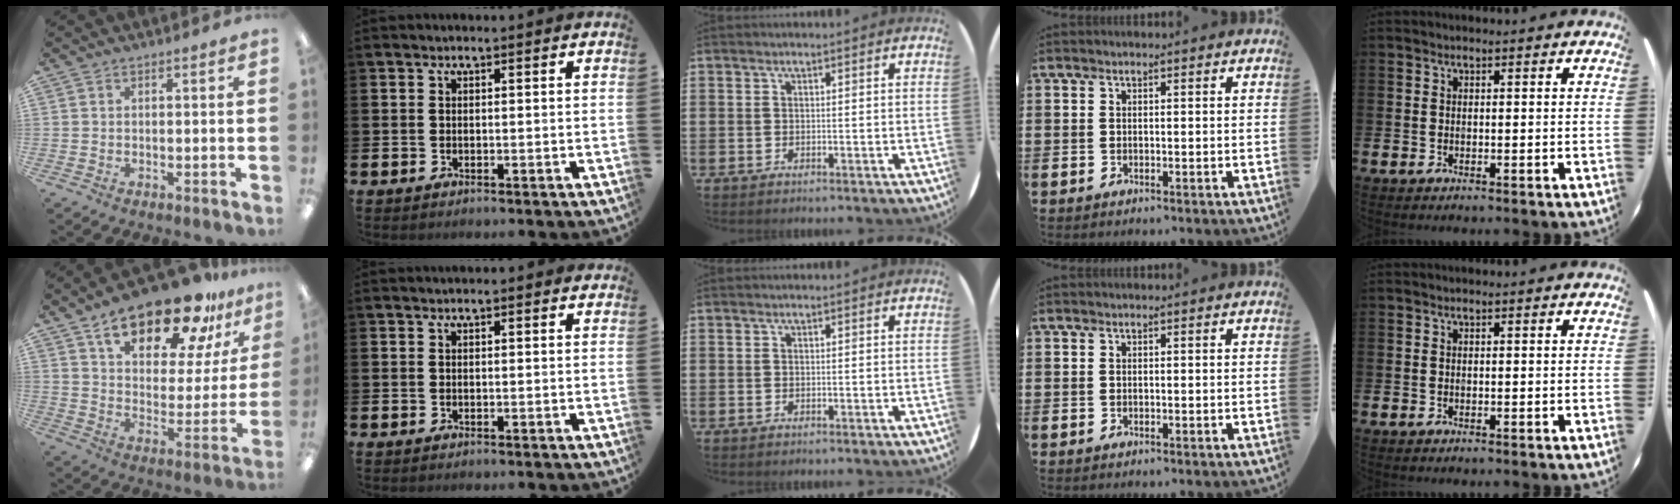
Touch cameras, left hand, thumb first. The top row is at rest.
{"thumb": {"total": 20.6, "force": [14.5, 8.8, 11.7], "torque": [-0.182, -0.082, 0.245]}, "index": {"total": 0.6, "force": [0.5, 0.0, 0.3], "torque": [0.001, -0.003, 0.007]}}